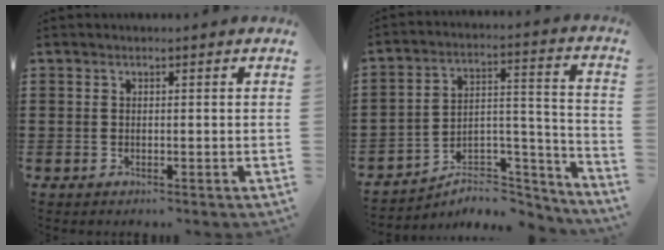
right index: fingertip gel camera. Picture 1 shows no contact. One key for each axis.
{"total": 5.4, "fx": -4.6, "fy": 2.2, "fz": 1.9, "tx": -0.032, "ty": 0.003, "tz": -0.088}